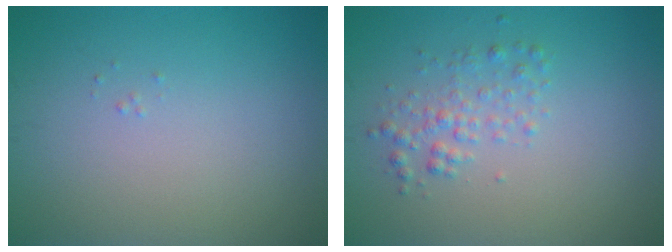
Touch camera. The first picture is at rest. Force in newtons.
{"total": 2.0, "press": 2.0, "slide": 0.1}